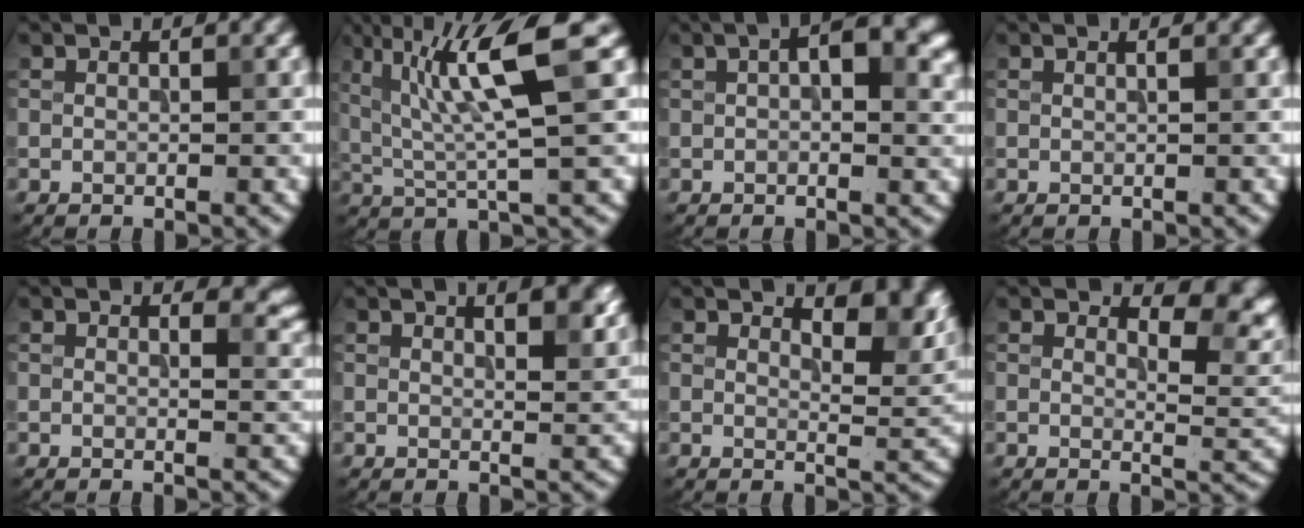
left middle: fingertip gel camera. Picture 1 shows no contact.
{"total": 8.2, "force": [2.6, 1.4, 7.7], "torque": [-0.136, 0.009, 0.047]}
{"total": 5.7, "force": [1.7, 2.6, 4.8], "torque": [-0.062, 0.009, 0.021]}
{"total": 0.8, "force": [0.4, 0.4, 0.5], "torque": [-0.001, -0.001, -0.002]}
{"total": 2.6, "force": [1.5, 1.2, 1.7], "torque": [-0.019, -0.006, 0.022]}
{"total": 4.4, "force": [2.6, 1.7, 3.1], "torque": [-0.024, 0.010, 0.027]}
{"total": 5.6, "force": [3.2, 2.2, 4.0], "torque": [-0.050, -0.006, 0.044]}
{"total": 4.2, "force": [2.4, 1.8, 2.9], "torque": [-0.037, -0.008, 0.032]}